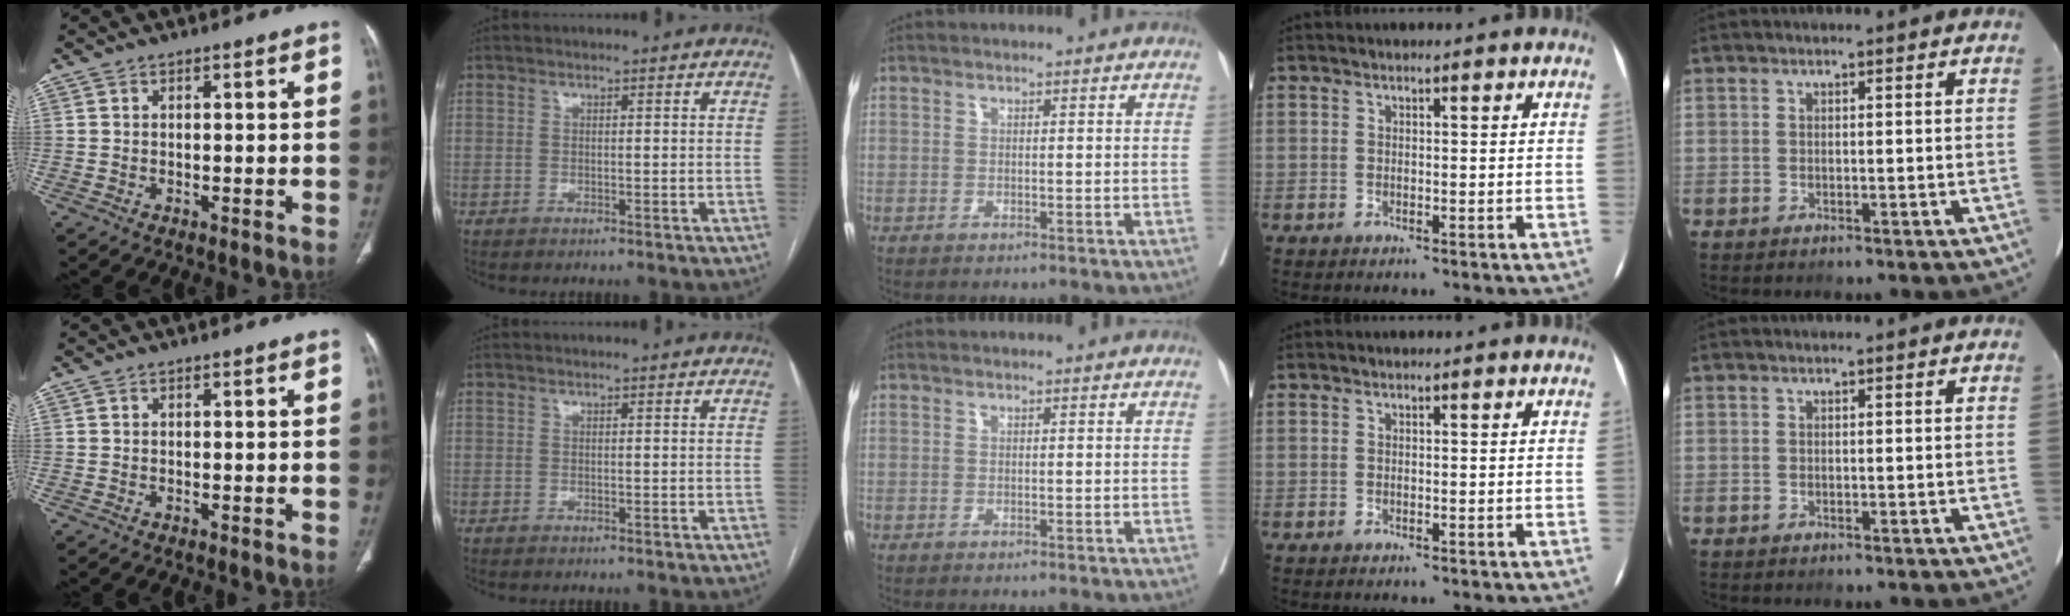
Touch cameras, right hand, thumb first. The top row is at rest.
{}